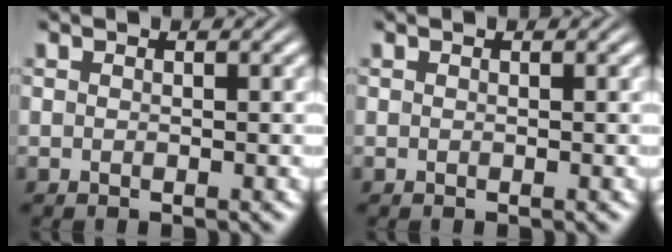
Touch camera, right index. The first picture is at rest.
{"total": 0.0}